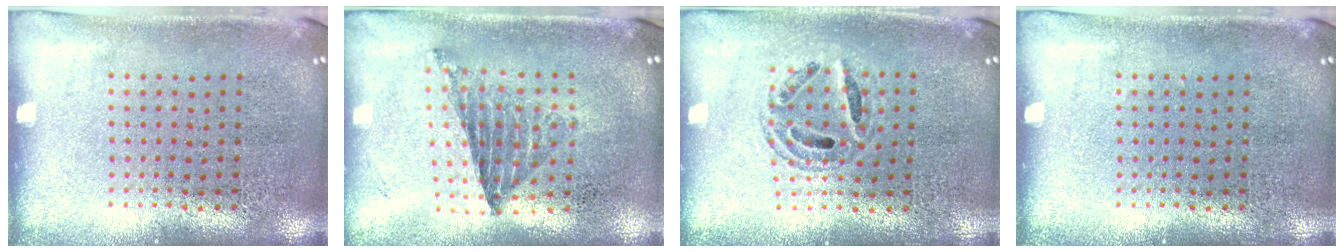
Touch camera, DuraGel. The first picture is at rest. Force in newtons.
{"total": 0.8, "press": 0.8, "slide": 0.1}
{"total": 0.7, "press": 0.6, "slide": 0.2}
{"total": 0.0}